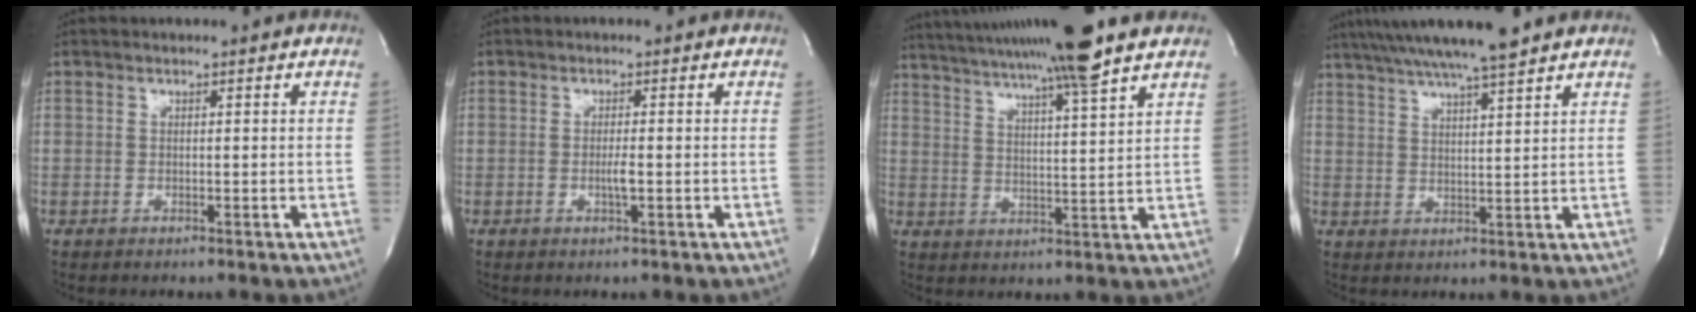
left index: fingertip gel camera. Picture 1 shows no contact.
{"total": 1.6, "force": [-0.4, 0.0, 1.6], "torque": [-0.033, -0.003, -0.006]}
{"total": 17.2, "force": [14.3, -1.2, 9.4], "torque": [-0.169, 0.010, 0.213]}
{"total": 12.6, "force": [10.6, -0.2, 6.8], "torque": [-0.124, 0.024, 0.165]}